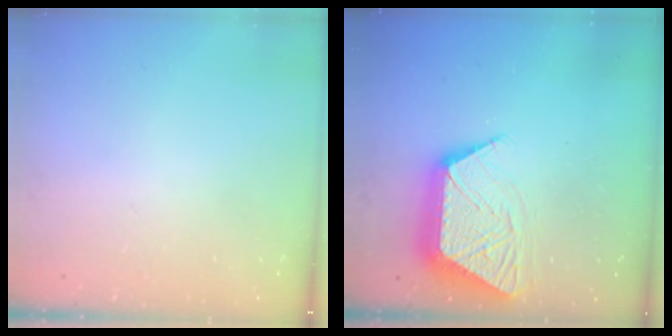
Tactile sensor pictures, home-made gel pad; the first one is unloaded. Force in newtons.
{"total": 13.7, "press": 13.7, "slide": 1.1}